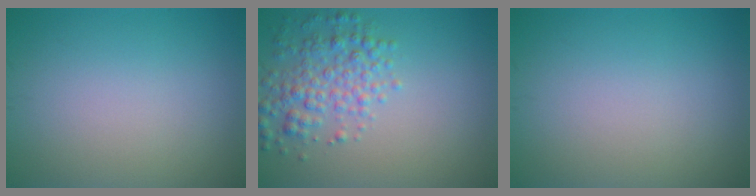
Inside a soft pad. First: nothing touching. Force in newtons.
{"total": 3.8, "press": 3.8, "slide": 0.1}
{"total": 0.0}